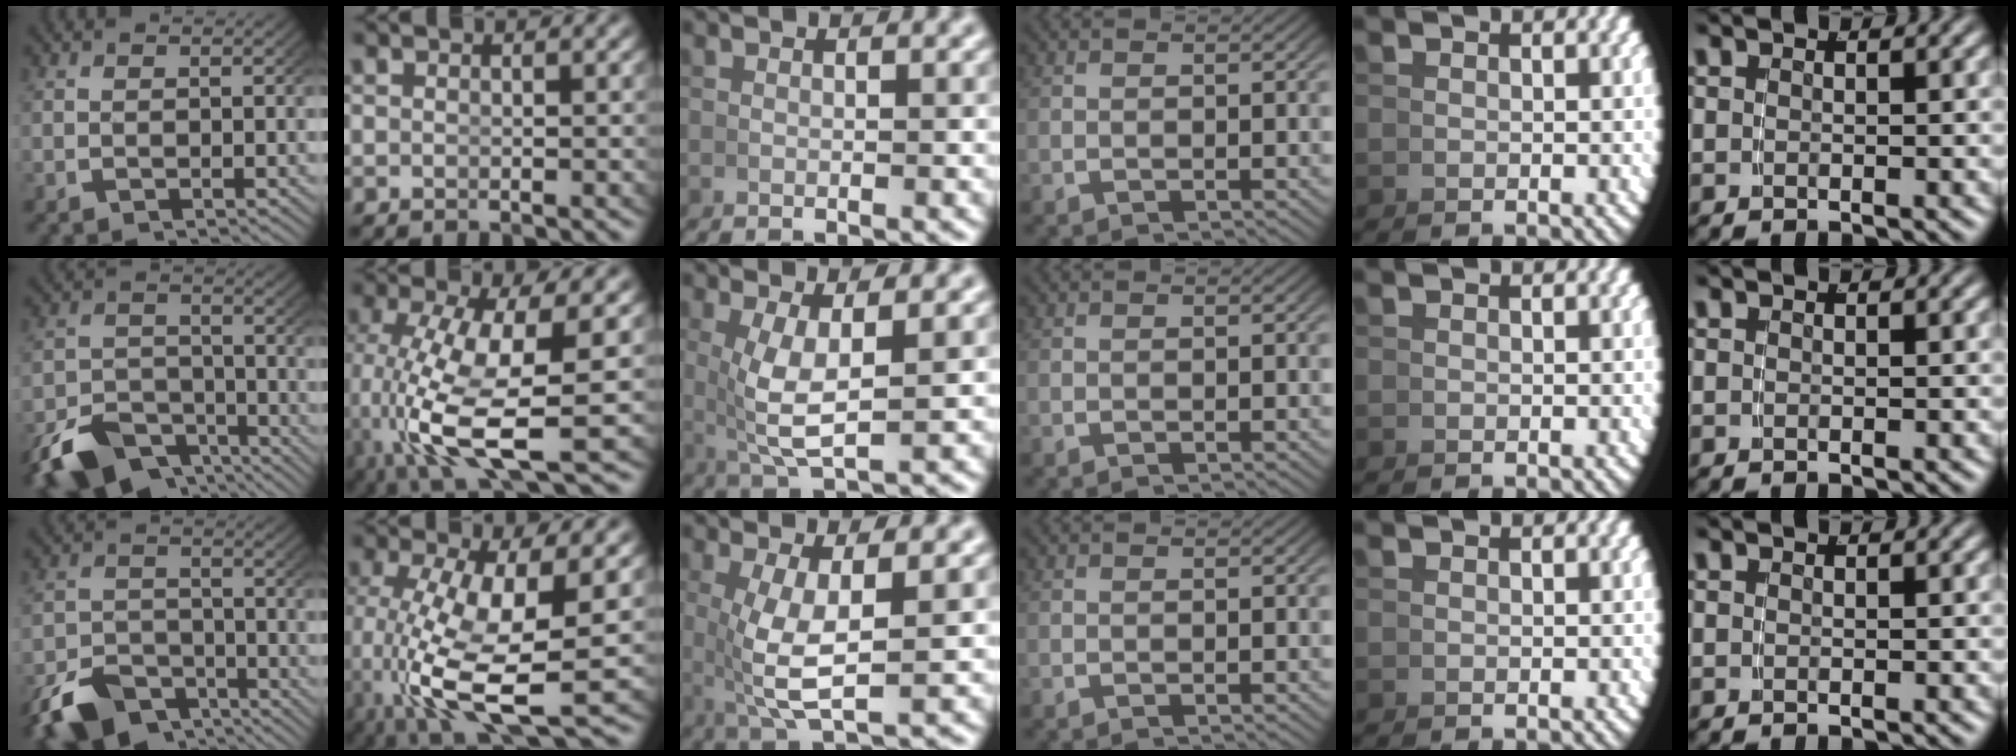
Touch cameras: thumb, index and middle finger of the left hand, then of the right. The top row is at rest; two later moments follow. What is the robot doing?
{"motion": "grasp_and_lifting", "object": "calculator"}